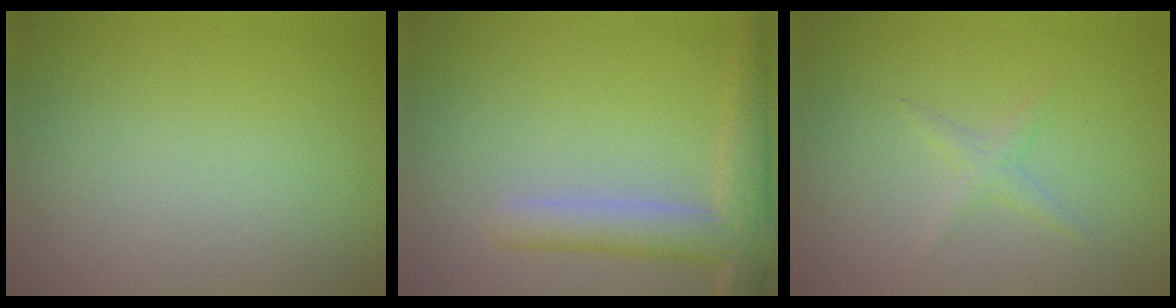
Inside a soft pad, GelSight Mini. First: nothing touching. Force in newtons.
{"total": 4.3, "press": 4.3, "slide": 0.4}
{"total": 1.1, "press": 1.1, "slide": 0.1}